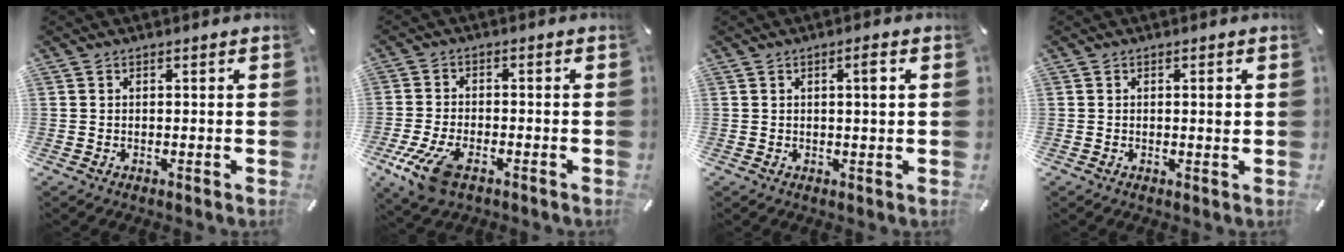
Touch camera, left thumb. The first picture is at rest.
{"total": 9.1, "force": [-4.7, 4.5, 6.4], "torque": [-0.154, 0.002, -0.088]}
{"total": 2.7, "force": [0.7, 0.4, 2.6], "torque": [-0.044, 0.000, 0.007]}
{"total": 1.4, "force": [0.2, 0.3, 1.4], "torque": [-0.011, -0.005, -0.001]}